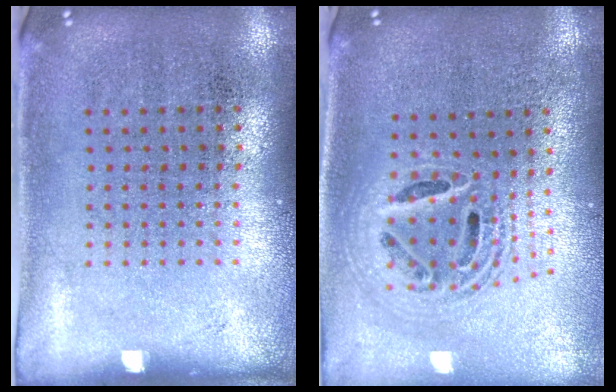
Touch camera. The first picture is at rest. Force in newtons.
{"total": 2.1, "press": 1.7, "slide": 1.2}